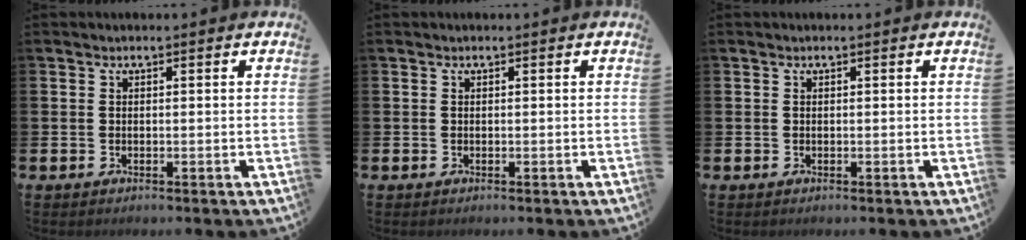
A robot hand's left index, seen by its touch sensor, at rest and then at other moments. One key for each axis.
{"total": 0.0}
{"total": 0.0}